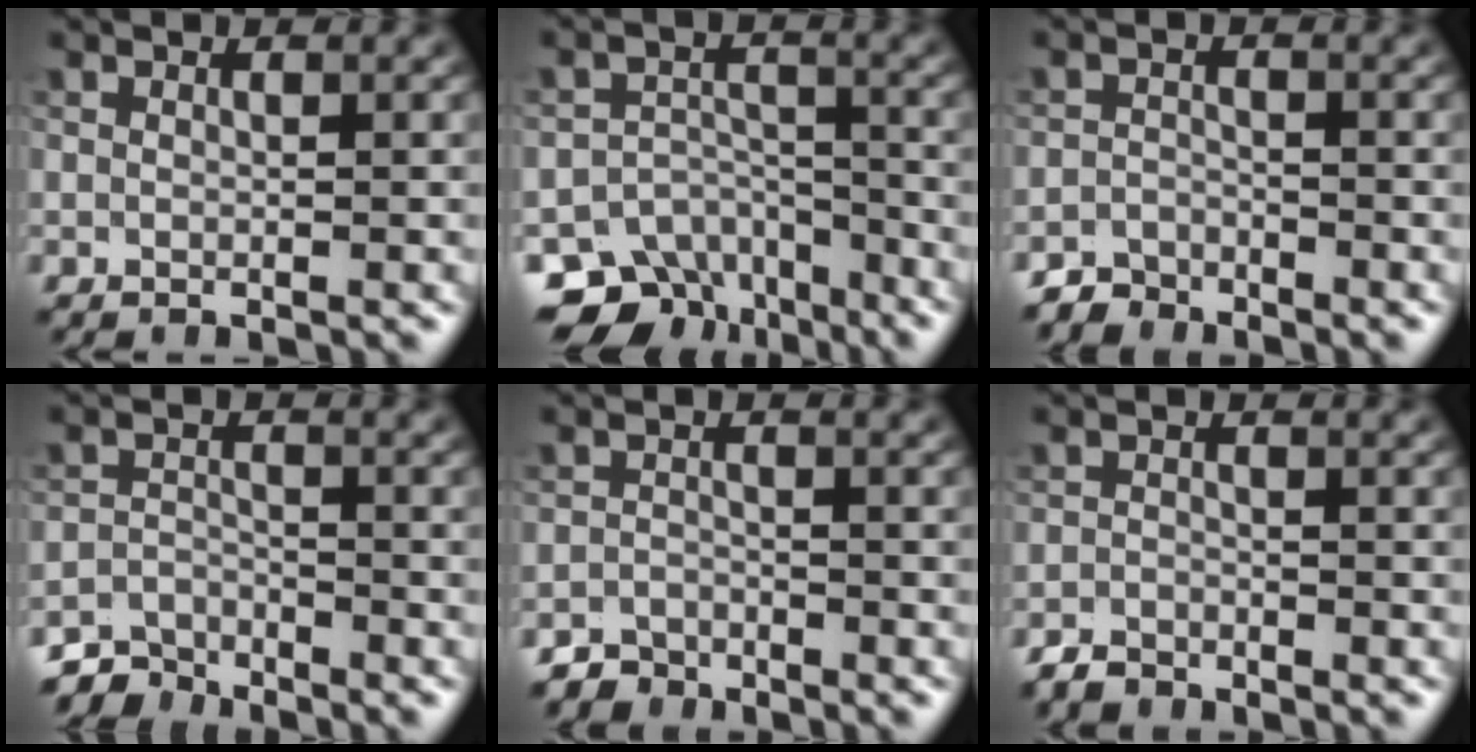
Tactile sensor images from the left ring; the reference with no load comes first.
{"total": 8.8, "force": [-6.7, 5.3, 2.2], "torque": [-0.008, -0.002, -0.095]}
{"total": 2.1, "force": [-2.0, 0.6, -0.1], "torque": [0.002, 0.004, -0.043]}
{"total": 3.7, "force": [-3.6, 1.0, 0.3], "torque": [0.000, -0.006, -0.065]}
{"total": 2.1, "force": [-2.0, 0.6, -0.1], "torque": [0.003, 0.003, -0.041]}
{"total": 1.7, "force": [-1.6, 0.5, 0.1], "torque": [-0.001, 0.000, -0.036]}